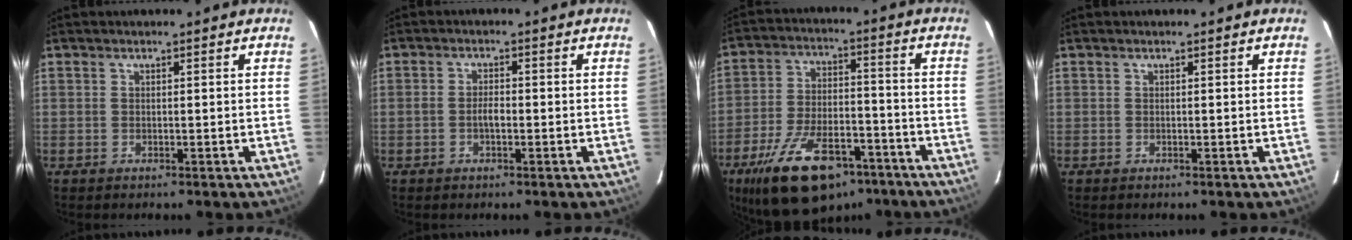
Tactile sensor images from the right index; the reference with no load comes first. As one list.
[{"total": 2.2, "force": [-0.7, 1.0, 1.8], "torque": [-0.036, 0.003, -0.014]}, {"total": 20.8, "force": [-13.9, 9.6, 12.1], "torque": [-0.235, -0.010, -0.215]}, {"total": 0.0}]